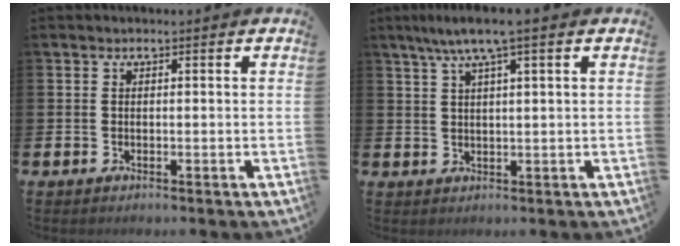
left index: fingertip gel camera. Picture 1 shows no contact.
{"total": 4.6, "force": [3.1, 0.3, 3.4], "torque": [-0.076, 0.000, 0.054]}